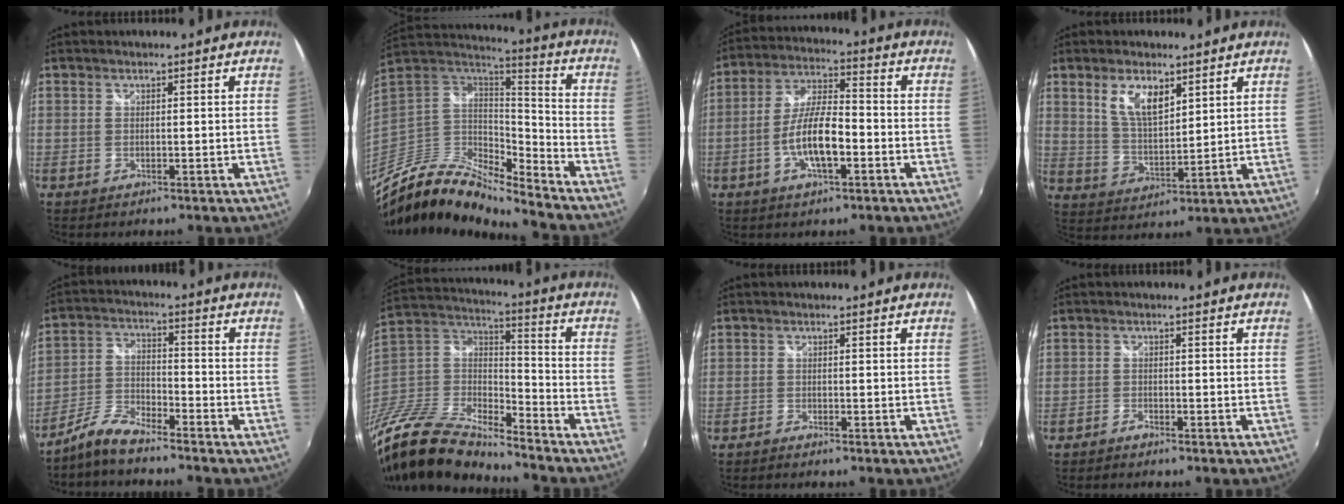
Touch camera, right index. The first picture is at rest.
{"total": 15.5, "force": [-12.7, 4.1, 7.9], "torque": [-0.163, -0.017, -0.247]}
{"total": 10.2, "force": [-3.5, 3.2, 9.0], "torque": [-0.183, 0.003, -0.063]}
{"total": 7.8, "force": [4.2, 3.4, 5.6], "torque": [-0.103, 0.001, 0.085]}
{"total": 7.2, "force": [-6.3, 1.5, 3.3], "torque": [-0.074, 0.010, -0.130]}
{"total": 21.5, "force": [-17.2, 7.6, 10.6], "torque": [-0.243, -0.018, -0.330]}
{"total": 1.1, "force": [-1.0, 0.3, 0.3], "torque": [-0.015, -0.004, -0.022]}
{"total": 1.5, "force": [-1.4, 0.4, 0.4], "torque": [-0.017, -0.001, -0.029]}